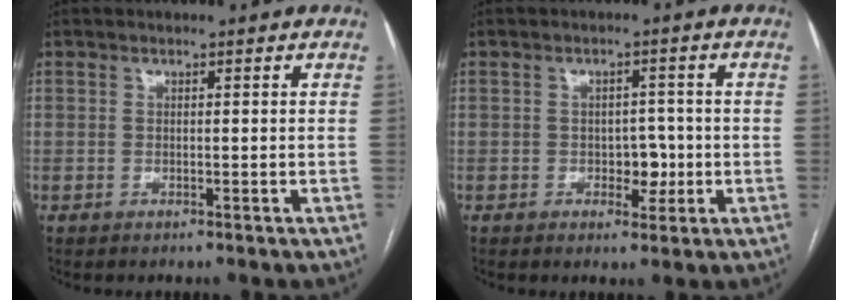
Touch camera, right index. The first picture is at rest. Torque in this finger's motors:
{"motor_torque": [0.18, 0.11, 0.08, 0.02]}